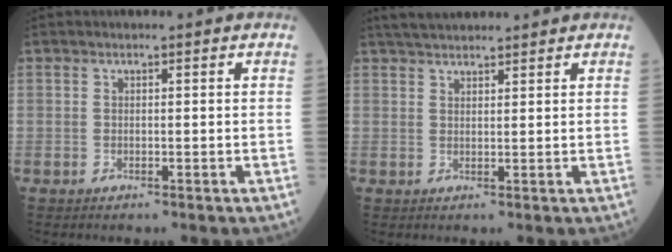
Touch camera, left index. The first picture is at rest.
{"total": 5.8, "force": [5.3, 1.1, 2.3], "torque": [-0.034, 0.035, 0.089]}